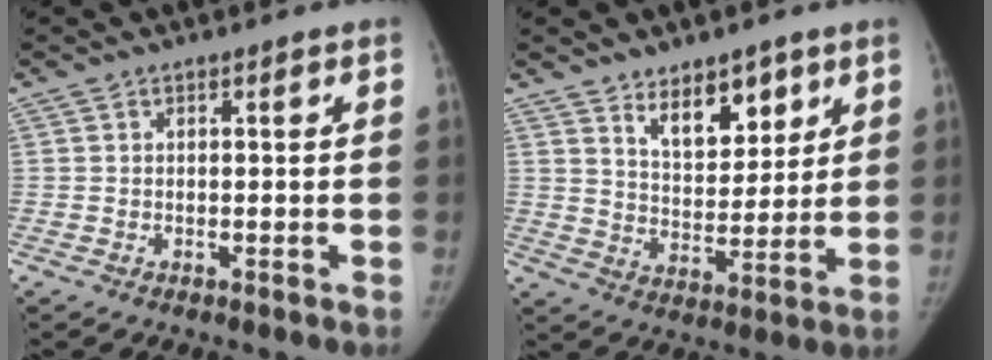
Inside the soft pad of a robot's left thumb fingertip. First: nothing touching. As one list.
[{"total": 10.0, "force": [6.0, 5.4, 5.9], "torque": [-0.052, -0.045, 0.105]}]